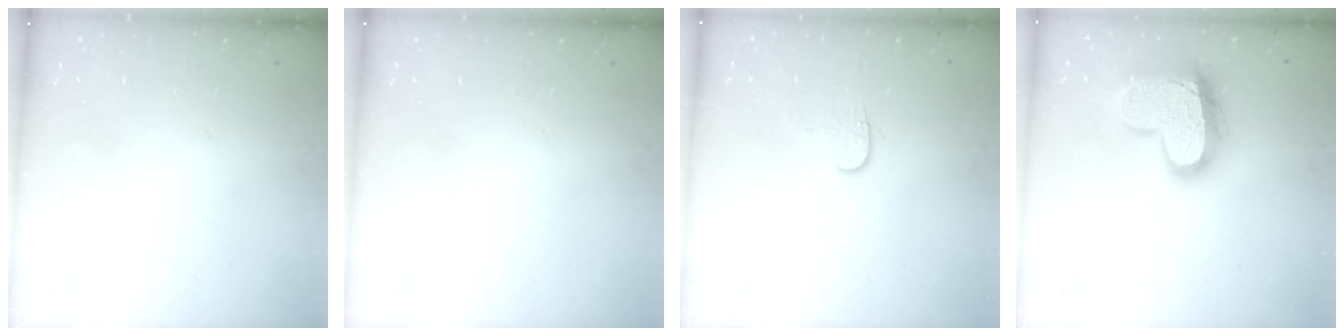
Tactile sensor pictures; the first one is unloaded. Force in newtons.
{"total": 0.0}
{"total": 3.7, "press": 3.6, "slide": 0.4}
{"total": 18.4, "press": 18.3, "slide": 1.7}